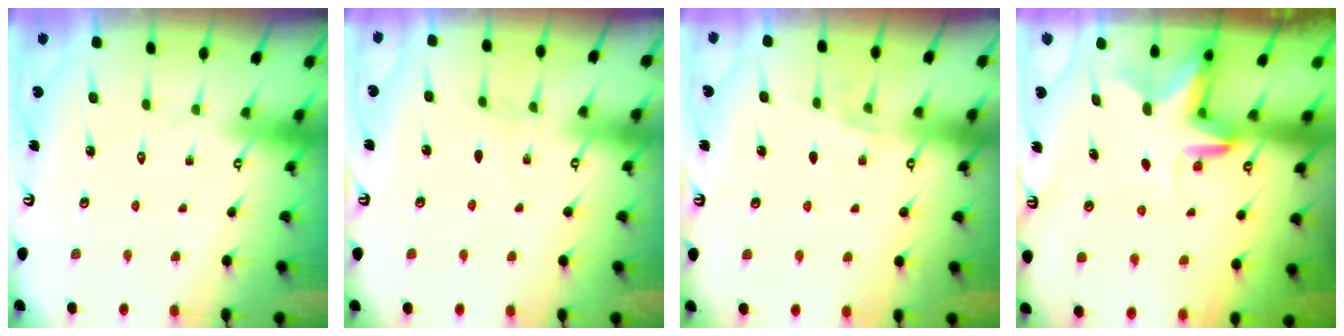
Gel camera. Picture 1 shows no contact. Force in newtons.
{"total": 2.6, "press": 2.6, "slide": 0.3}
{"total": 5.4, "press": 5.3, "slide": 1.4}
{"total": 4.3, "press": 4.3, "slide": 0.3}